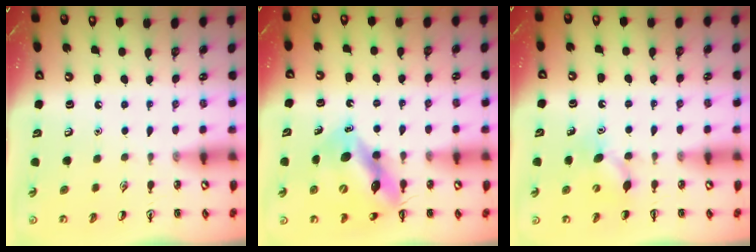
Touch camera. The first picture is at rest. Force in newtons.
{"total": 11.8, "press": 11.3, "slide": 3.3}
{"total": 6.3, "press": 6.1, "slide": 1.6}